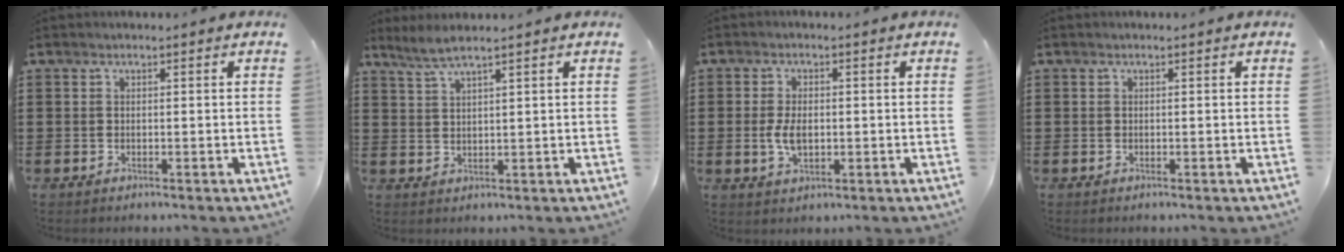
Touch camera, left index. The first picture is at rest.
{"total": 2.9, "force": [2.3, -0.3, 1.7], "torque": [-0.038, 0.003, 0.043]}
{"total": 4.3, "force": [-0.2, 2.2, 3.6], "torque": [-0.083, 0.000, -0.008]}
{"total": 0.0}